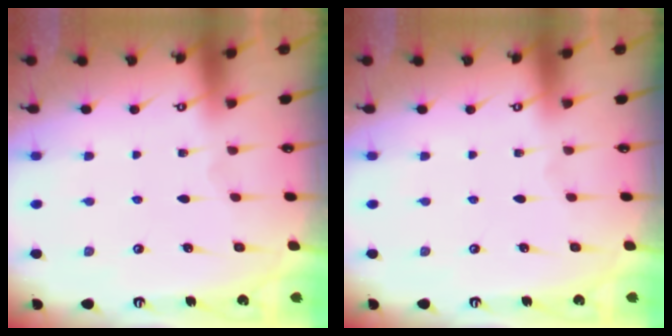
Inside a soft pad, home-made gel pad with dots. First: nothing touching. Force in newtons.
{"total": 0.0}